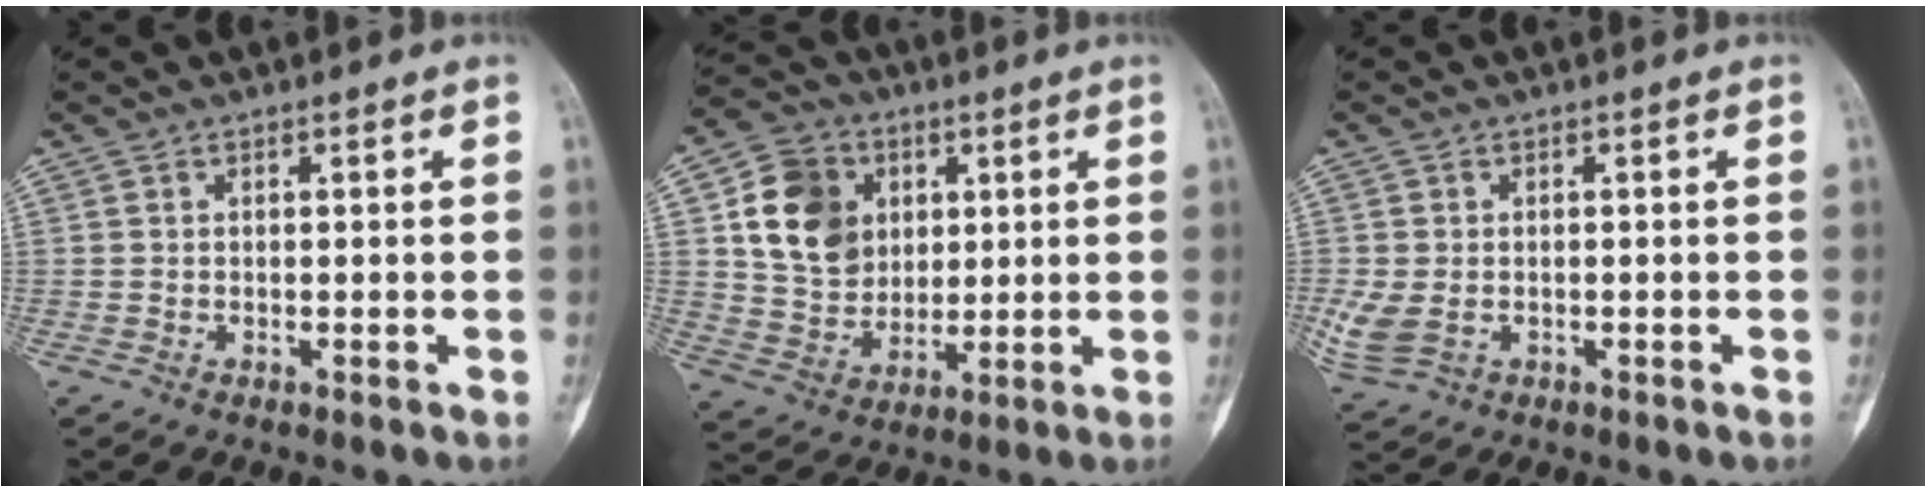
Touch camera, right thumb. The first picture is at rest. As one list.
[{"total": 14.2, "force": [3.8, 11.6, 7.4], "torque": [-0.104, -0.007, 0.073]}, {"total": 5.1, "force": [-0.9, 3.5, 3.5], "torque": [-0.089, -0.003, -0.012]}]